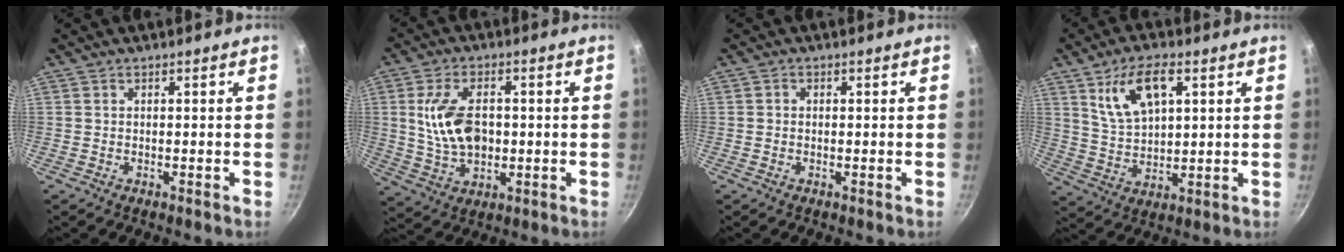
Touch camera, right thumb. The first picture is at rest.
{"total": 11.1, "force": [0.9, 6.8, 8.7], "torque": [-0.154, 0.000, 0.026]}
{"total": 0.7, "force": [-0.1, 0.6, 0.3], "torque": [-0.002, 0.002, -0.005]}
{"total": 10.6, "force": [4.7, 5.1, 8.0], "torque": [-0.135, -0.010, 0.097]}